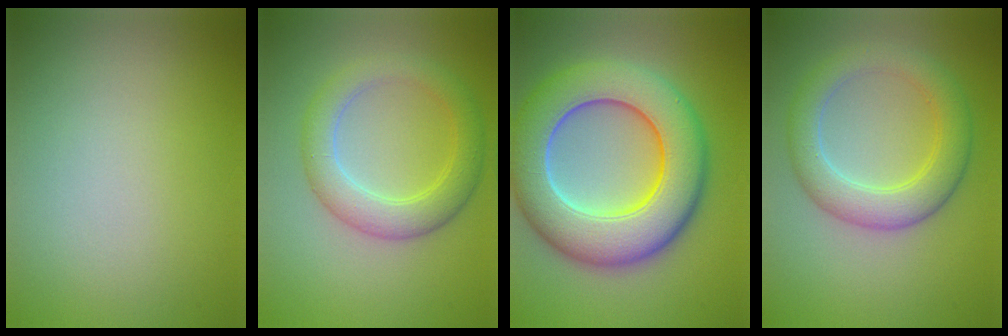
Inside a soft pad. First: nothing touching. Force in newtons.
{"total": 4.3, "press": 4.3, "slide": 0.2}
{"total": 11.2, "press": 11.2, "slide": 0.5}
{"total": 4.9, "press": 4.9, "slide": 0.0}